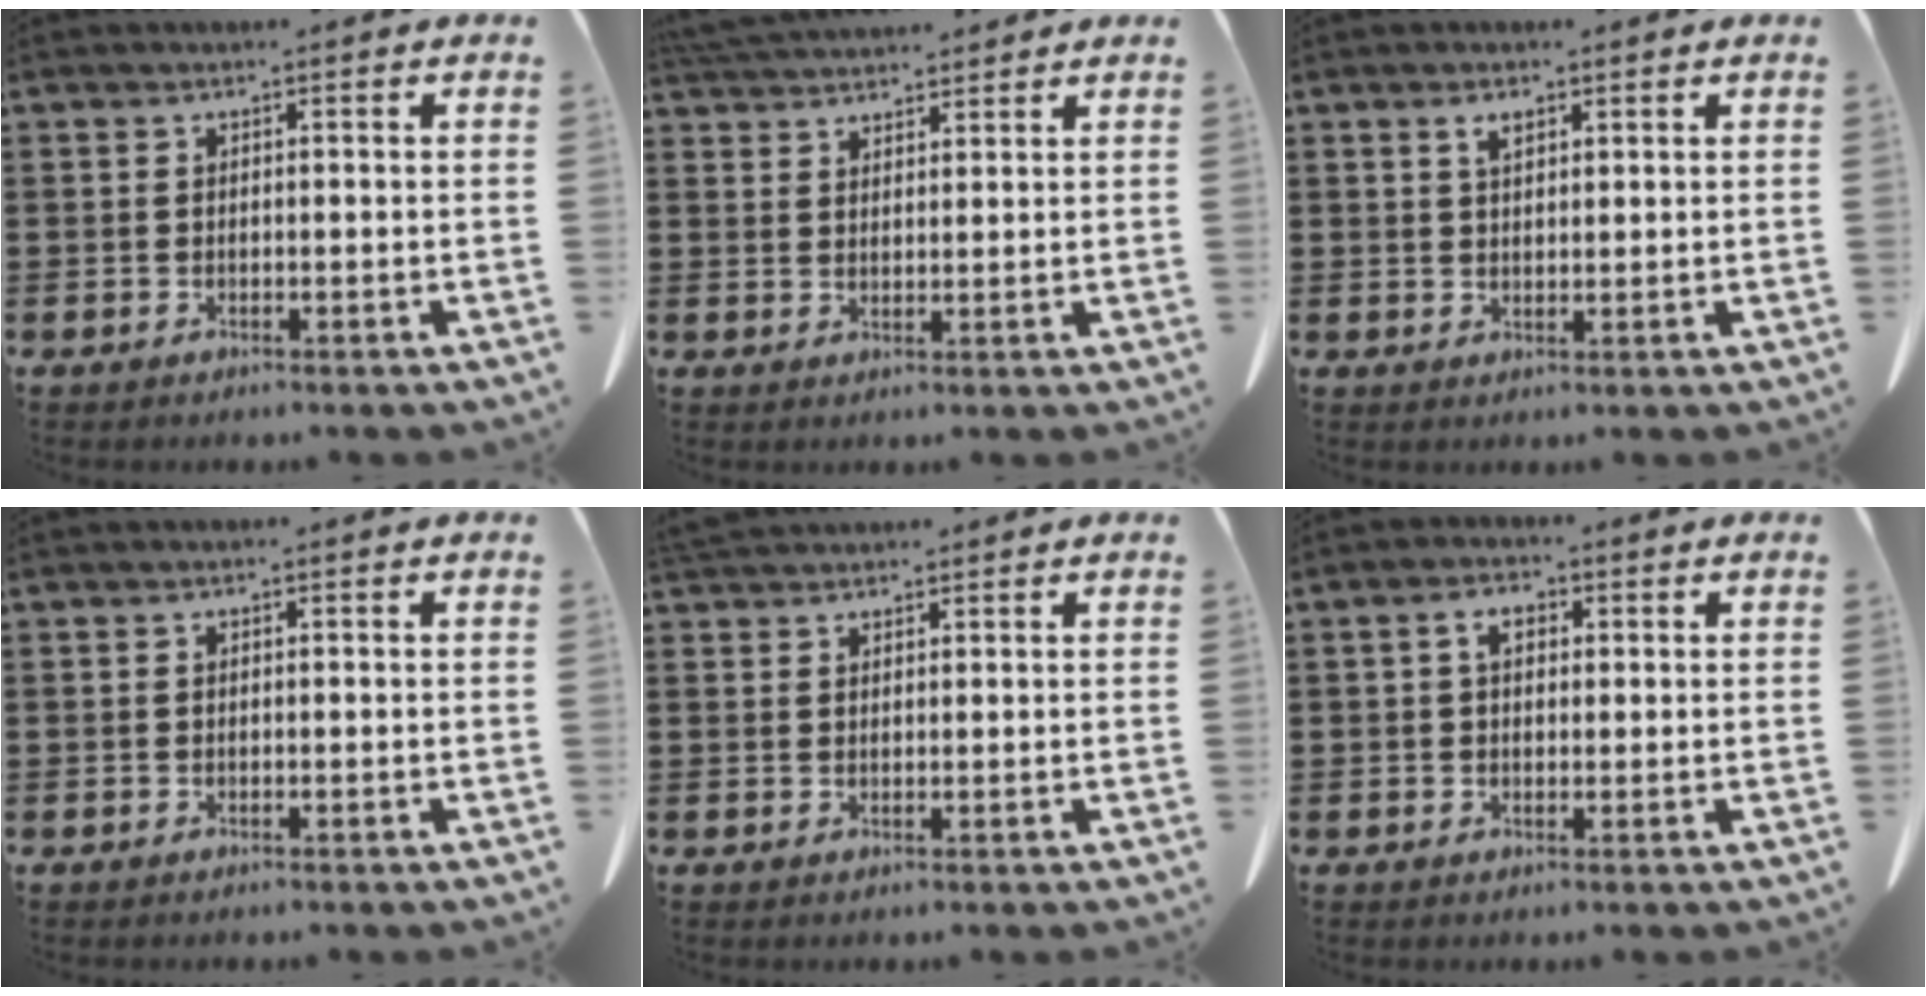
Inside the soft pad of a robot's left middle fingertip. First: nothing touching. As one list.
[{"total": 4.3, "force": [4.2, 0.5, 0.8], "torque": [-0.027, -0.010, 0.080]}, {"total": 2.1, "force": [1.3, 0.9, 1.3], "torque": [-0.021, 0.002, 0.021]}, {"total": 0.0}, {"total": 2.5, "force": [2.3, 0.6, 0.6], "torque": [-0.019, 0.001, 0.046]}, {"total": 3.2, "force": [1.0, 1.9, 2.4], "torque": [-0.045, 0.009, 0.013]}]